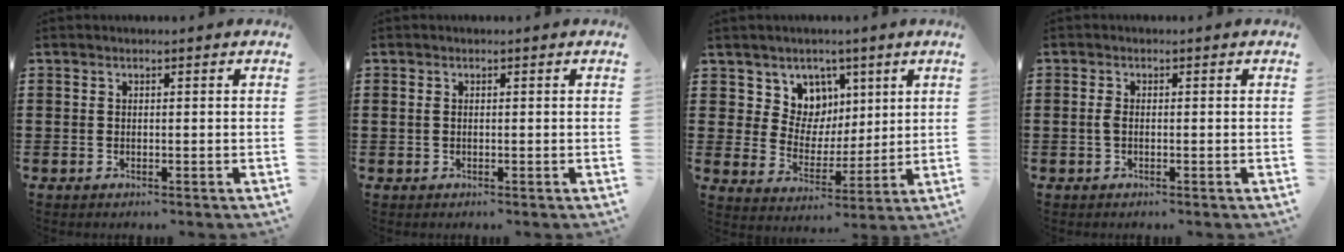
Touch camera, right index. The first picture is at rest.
{"total": 0.8, "force": [0.2, 0.6, 0.5], "torque": [-0.013, 0.004, 0.003]}
{"total": 7.1, "force": [3.8, 6.0, 0.6], "torque": [-0.049, -0.020, 0.071]}
{"total": 1.4, "force": [-0.2, 0.6, 1.3], "torque": [-0.032, -0.002, -0.008]}